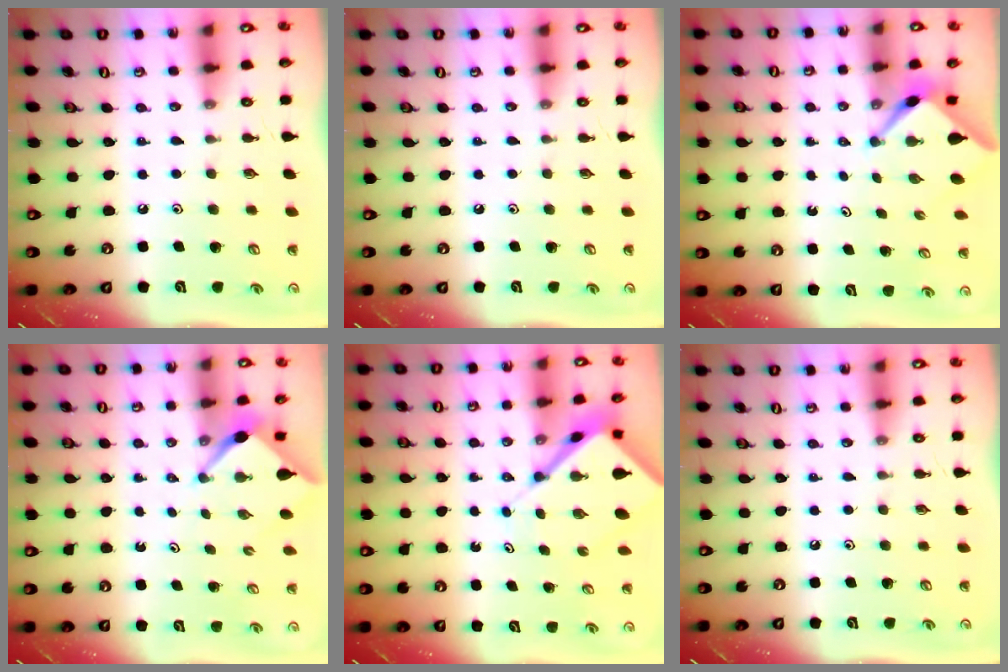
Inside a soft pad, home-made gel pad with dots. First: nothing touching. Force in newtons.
{"total": 0.0}
{"total": 2.5, "press": 2.5, "slide": 0.3}
{"total": 2.6, "press": 2.6, "slide": 0.1}
{"total": 6.8, "press": 6.8, "slide": 0.4}
{"total": 0.0}